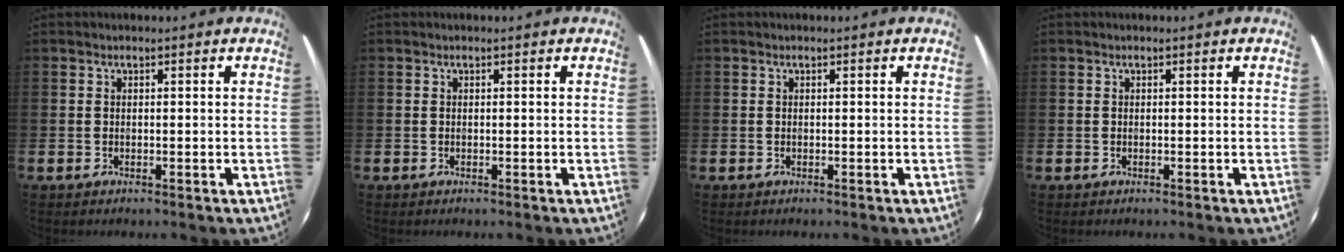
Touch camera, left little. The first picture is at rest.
{"total": 0.0}
{"total": 0.0}
{"total": 0.0}